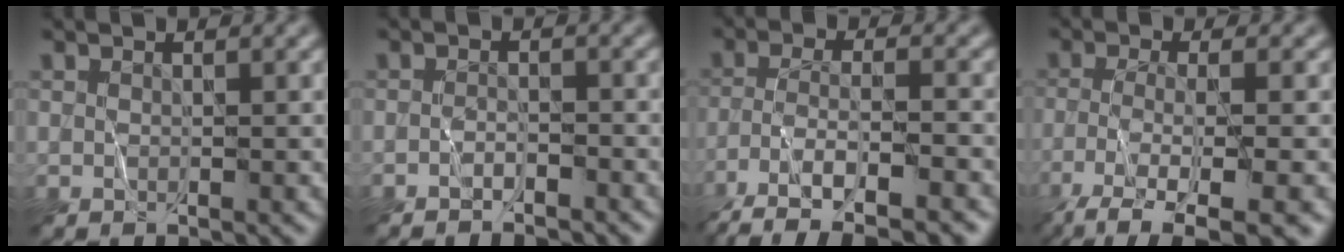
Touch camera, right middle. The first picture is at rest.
{"total": 1.8, "force": [-1.8, 0.1, 0.4], "torque": [0.002, 0.004, -0.030]}
{"total": 8.8, "force": [-6.6, 2.4, 5.3], "torque": [-0.084, -0.006, -0.111]}
{"total": 6.9, "force": [-4.2, 1.5, 5.2], "torque": [-0.085, -0.005, -0.080]}